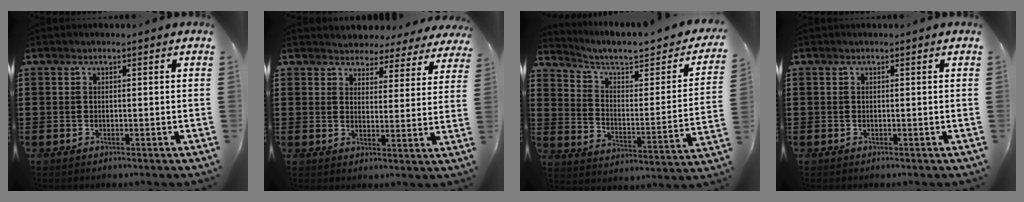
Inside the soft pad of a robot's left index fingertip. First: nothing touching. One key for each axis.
{"total": 4.0, "fx": 3.9, "fy": 0.9, "fz": -0.1, "tx": -0.022, "ty": -0.020, "tz": 0.068}
{"total": 5.2, "fx": 4.1, "fy": 1.4, "fz": 2.8, "tx": -0.078, "ty": -0.029, "tz": 0.064}
{"total": 0.0}